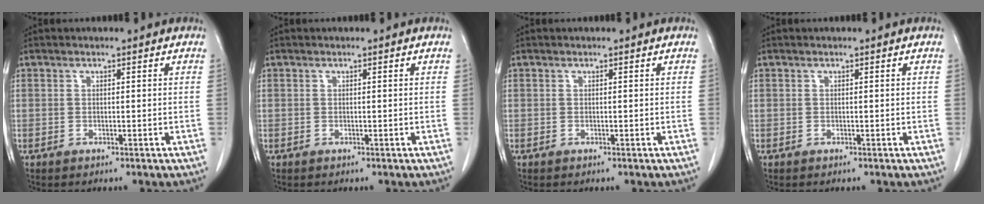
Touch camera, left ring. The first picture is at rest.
{"total": 0.0}
{"total": 0.0}
{"total": 0.0}